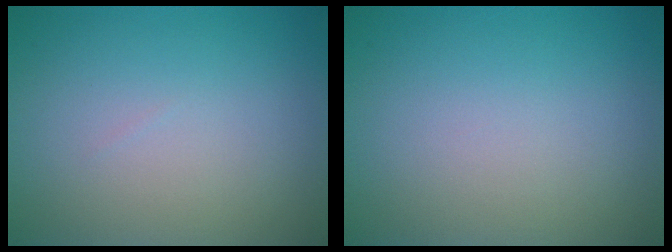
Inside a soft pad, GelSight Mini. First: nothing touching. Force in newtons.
{"total": 0.0}